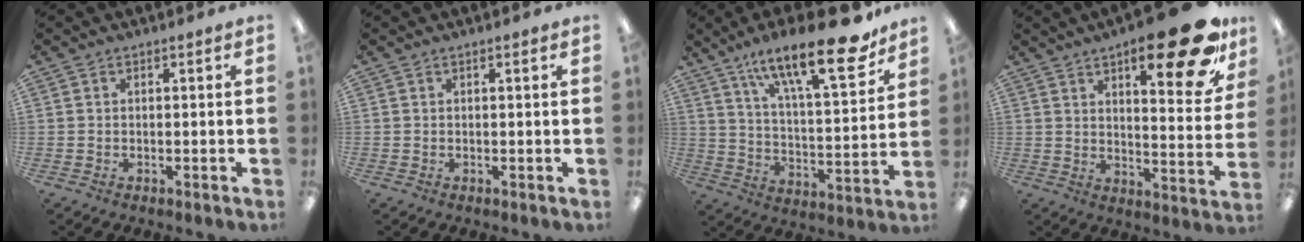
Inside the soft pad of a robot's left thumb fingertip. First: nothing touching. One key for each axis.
{"total": 0.5, "fx": 0.3, "fy": 0.0, "fz": 0.4, "tx": -0.009, "ty": 0.003, "tz": 0.005}
{"total": 22.7, "fx": 15.6, "fy": 6.4, "fz": 15.1, "tx": -0.232, "ty": -0.096, "tz": 0.251}
{"total": 20.7, "fx": 12.8, "fy": 5.9, "fz": 15.2, "tx": -0.199, "ty": -0.084, "tz": 0.197}